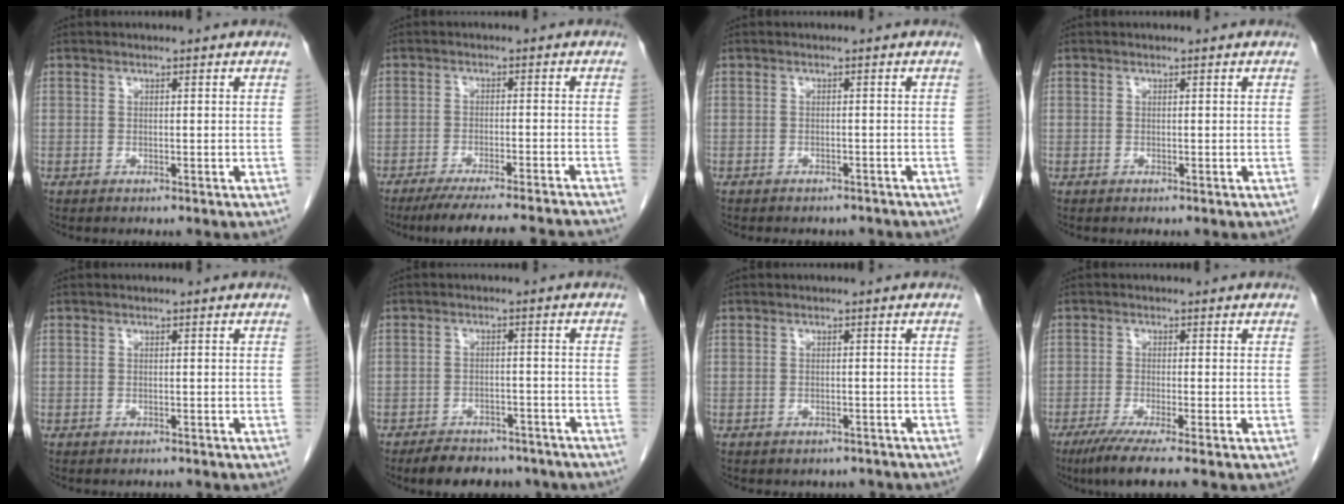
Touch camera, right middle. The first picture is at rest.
{"total": 16.1, "force": [-14.9, -0.1, 6.2], "torque": [-0.078, -0.025, -0.199]}
{"total": 5.6, "force": [-5.0, 2.1, 1.4], "torque": [-0.016, 0.004, -0.056]}
{"total": 0.0}
{"total": 0.9, "force": [-0.9, 0.2, 0.0], "torque": [-0.007, -0.003, -0.013]}
{"total": 10.2, "force": [-8.5, 4.2, 3.6], "torque": [-0.046, 0.003, -0.107]}
{"total": 3.5, "force": [-3.1, 1.6, 0.4], "torque": [-0.007, 0.006, -0.037]}
{"total": 5.8, "force": [-4.2, -0.5, 4.0], "torque": [-0.066, -0.017, -0.073]}